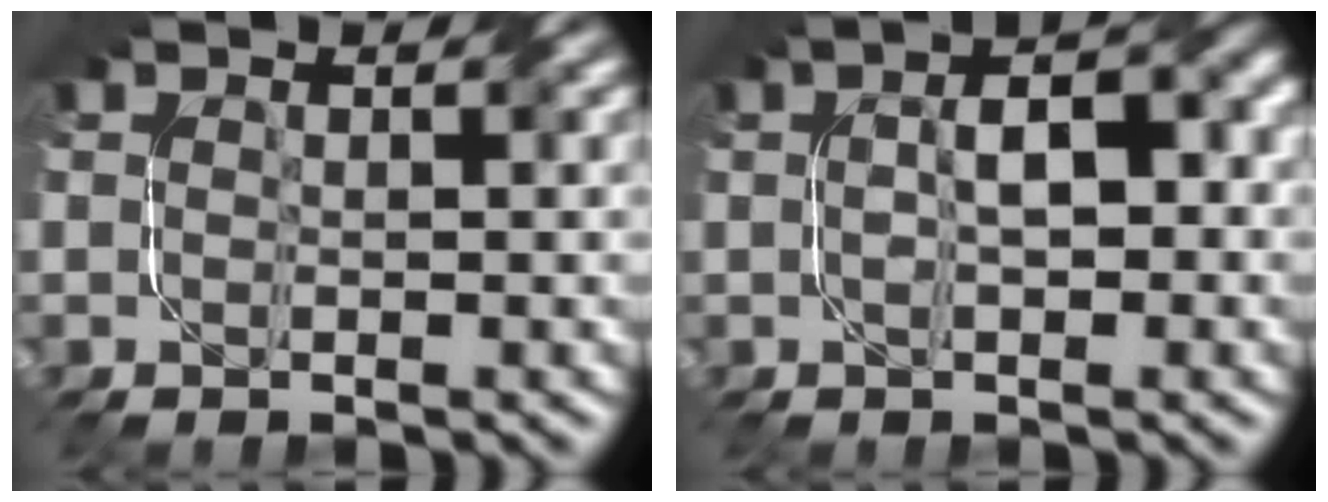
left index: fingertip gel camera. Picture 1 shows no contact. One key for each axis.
{"total": 4.7, "fx": 0.0, "fy": 1.8, "fz": 4.3, "tx": -0.069, "ty": 0.007, "tz": 0.000}